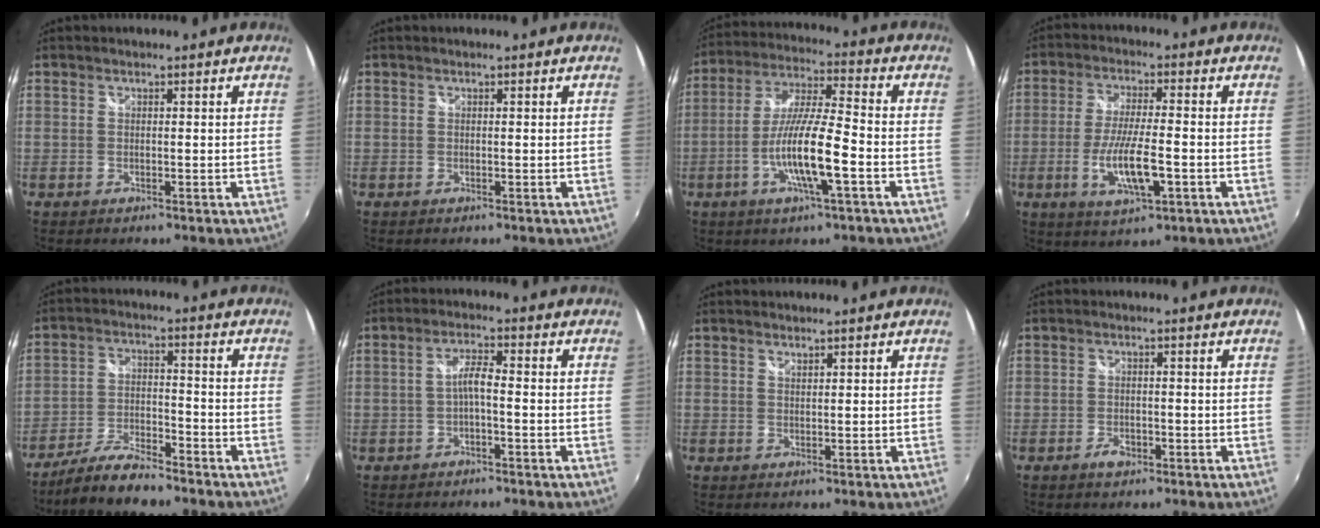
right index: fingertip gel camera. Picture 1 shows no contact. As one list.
[{"total": 0.0}, {"total": 12.6, "force": [-4.4, 1.3, 11.7], "torque": [-0.232, -0.006, -0.085]}, {"total": 10.0, "force": [-3.1, 2.2, 9.2], "torque": [-0.181, -0.015, -0.056]}, {"total": 9.9, "force": [-8.4, 2.0, 4.9], "torque": [-0.114, -0.007, -0.152]}, {"total": 3.1, "force": [-1.1, 0.5, 2.9], "torque": [-0.058, 0.008, -0.021]}, {"total": 0.8, "force": [0.8, 0.2, 0.2], "torque": [-0.003, 0.001, 0.014]}, {"total": 2.4, "force": [-1.3, 1.3, 1.4], "torque": [-0.028, -0.002, -0.024]}]